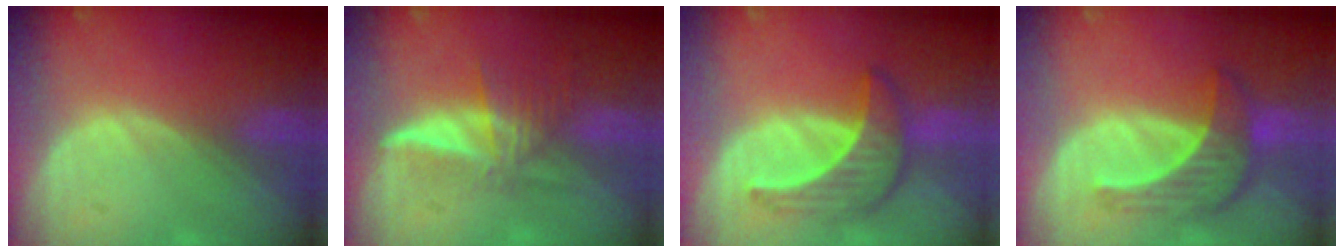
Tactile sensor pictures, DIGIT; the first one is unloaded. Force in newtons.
{"total": 5.9, "press": 5.3, "slide": 2.4}
{"total": 6.5, "press": 6.4, "slide": 1.2}
{"total": 7.3, "press": 6.7, "slide": 2.9}